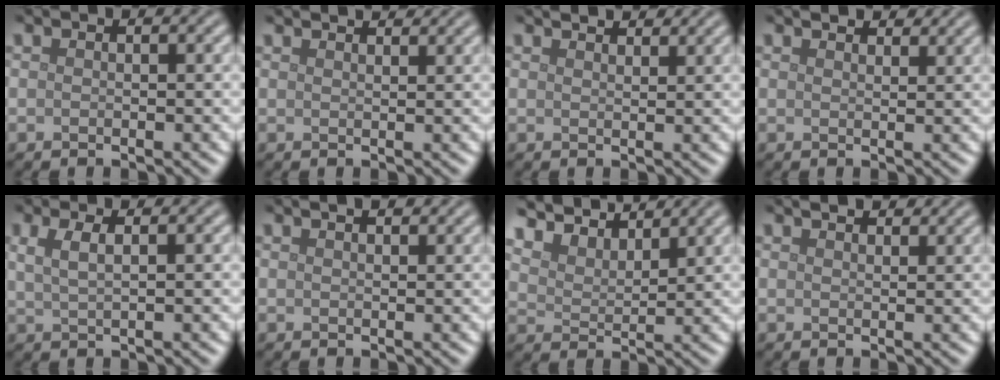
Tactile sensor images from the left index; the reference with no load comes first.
{"total": 3.2, "force": [2.8, 0.8, 1.2], "torque": [-0.005, 0.011, 0.017]}
{"total": 2.7, "force": [2.5, 0.5, 0.9], "torque": [-0.007, 0.000, 0.032]}
{"total": 2.6, "force": [2.4, 0.6, 0.8], "torque": [-0.015, 0.003, 0.032]}
{"total": 2.1, "force": [0.8, 0.8, 1.8], "torque": [-0.032, 0.001, 0.016]}
{"total": 2.0, "force": [1.5, 0.6, 1.1], "torque": [-0.005, -0.001, 0.008]}
{"total": 6.7, "force": [6.2, 1.6, 1.9], "torque": [-0.058, -0.003, 0.112]}
{"total": 2.1, "force": [1.9, 0.5, 0.7], "torque": [-0.011, 0.000, 0.027]}